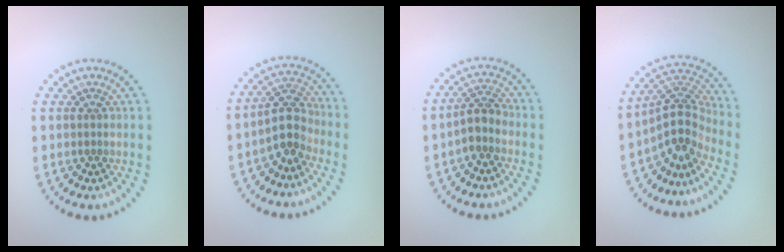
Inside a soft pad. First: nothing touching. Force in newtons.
{"total": 3.0, "press": 2.6, "slide": 1.5}
{"total": 2.4, "press": 1.9, "slide": 1.5}
{"total": 4.0, "press": 2.7, "slide": 2.9}